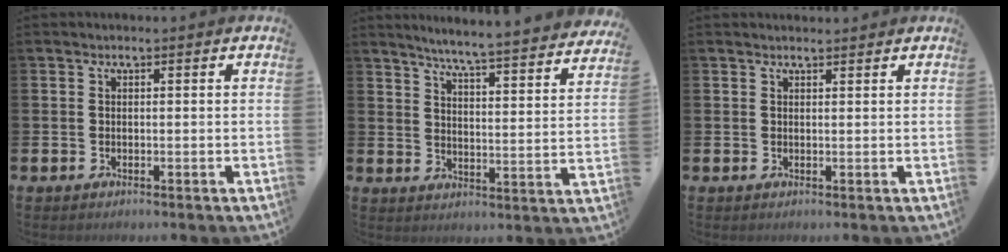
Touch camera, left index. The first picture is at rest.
{"total": 5.8, "force": [5.6, -0.6, 1.7], "torque": [-0.047, -0.052, 0.090]}
{"total": 1.0, "force": [0.9, 0.1, 0.3], "torque": [0.005, -0.003, 0.014]}